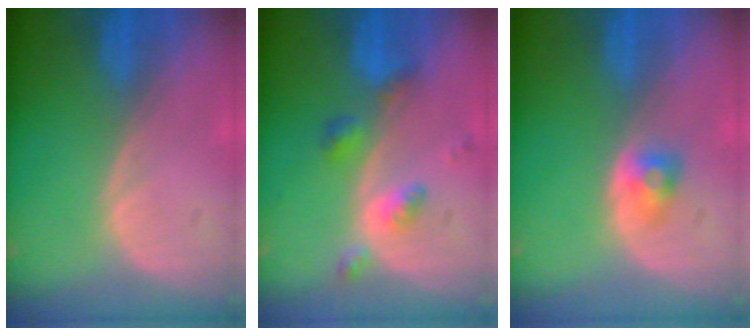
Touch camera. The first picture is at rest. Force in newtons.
{"total": 5.3, "press": 4.6, "slide": 2.7}
{"total": 2.7, "press": 2.4, "slide": 1.1}